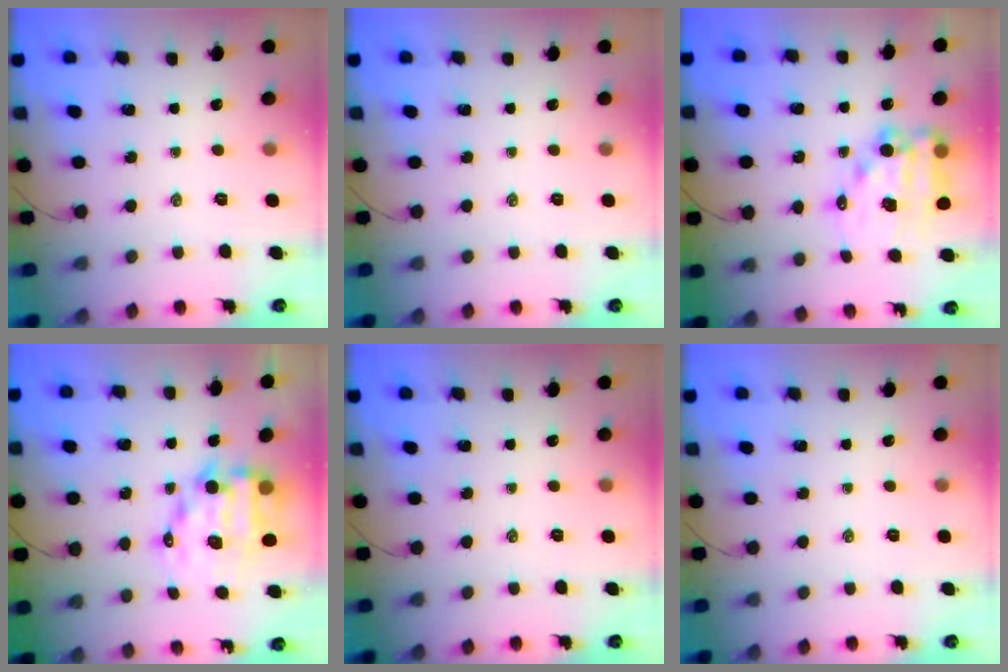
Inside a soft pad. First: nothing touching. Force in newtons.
{"total": 0.0}
{"total": 14.5, "press": 14.1, "slide": 3.4}
{"total": 11.6, "press": 11.2, "slide": 3.3}
{"total": 0.0}
{"total": 0.0}